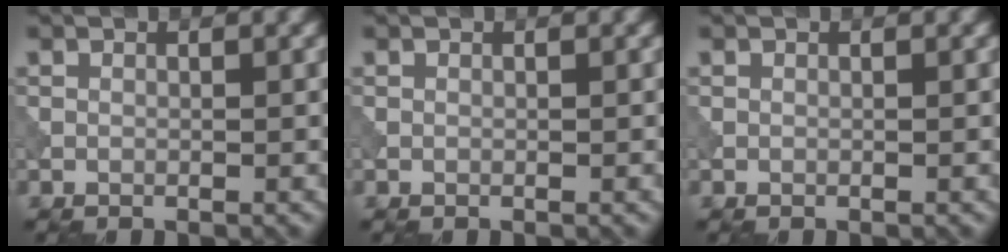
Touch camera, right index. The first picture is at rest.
{"total": 0.0}
{"total": 0.0}